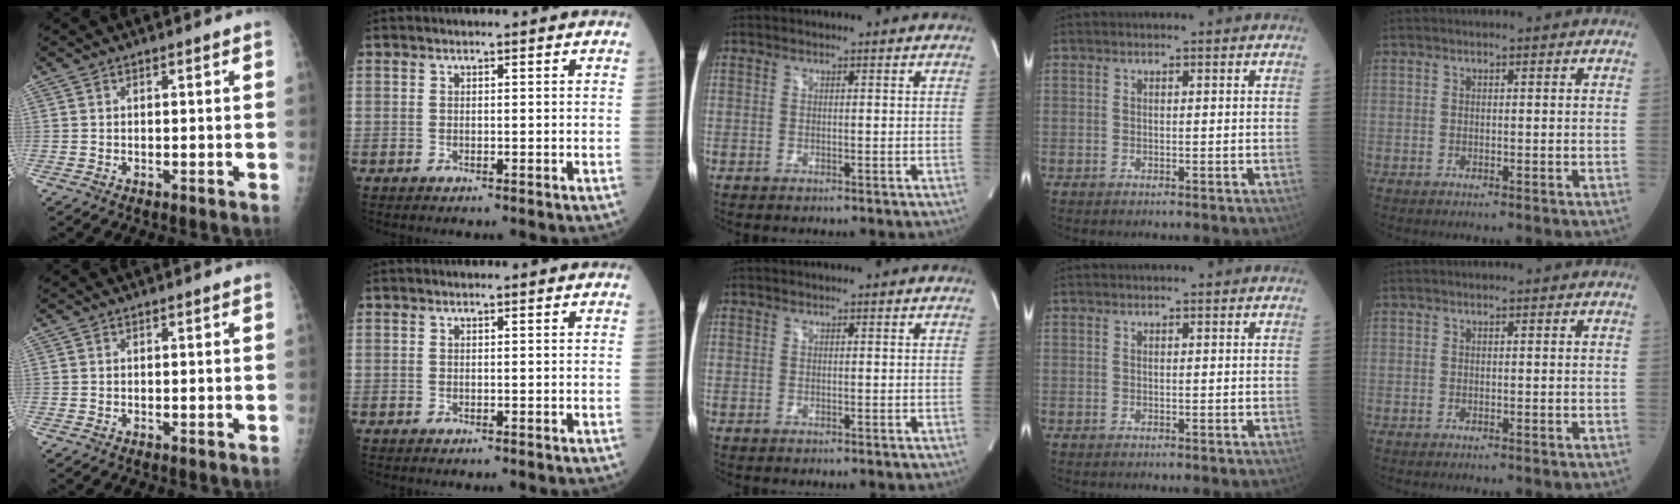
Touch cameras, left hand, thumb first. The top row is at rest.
{}